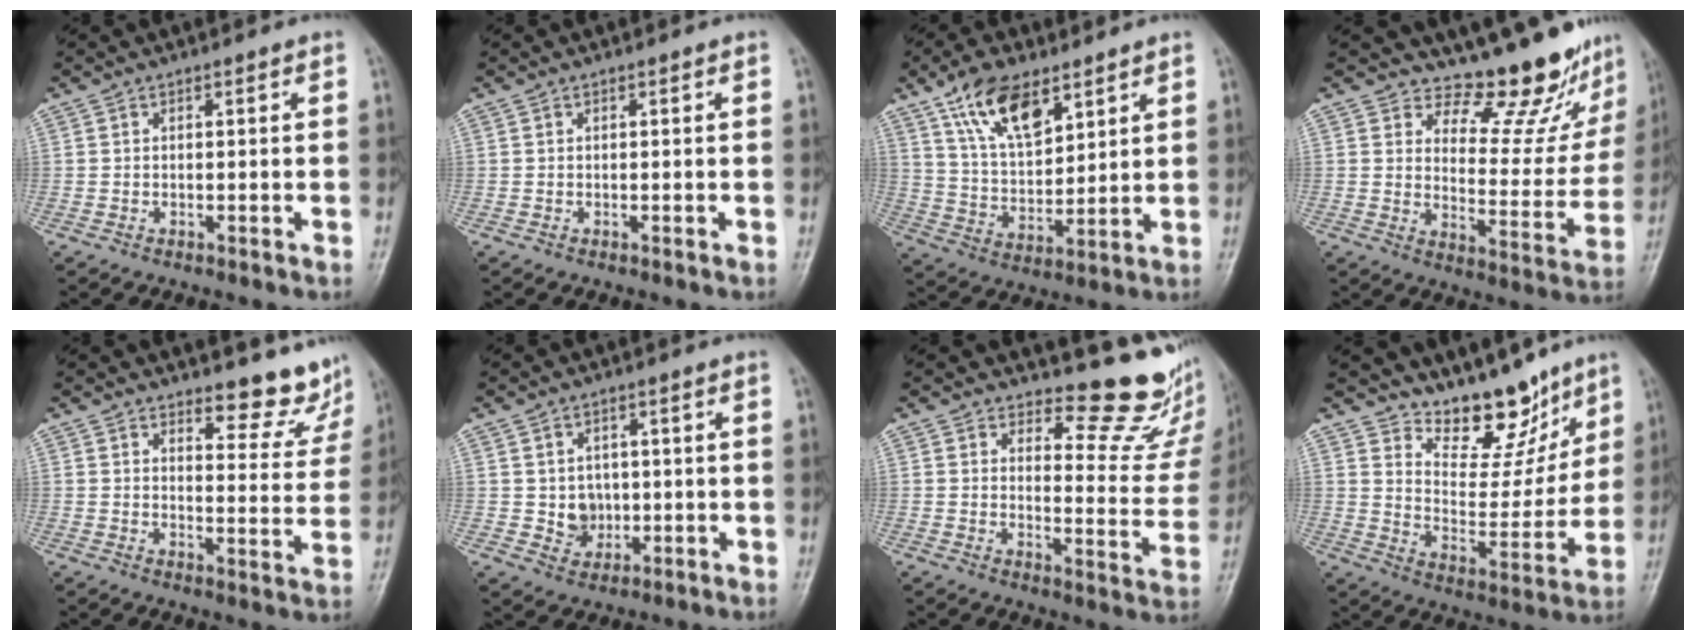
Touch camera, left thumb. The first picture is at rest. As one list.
[{"total": 0.0}, {"total": 13.1, "force": [7.9, 6.2, 8.4], "torque": [-0.126, -0.034, 0.152]}, {"total": 15.0, "force": [13.8, 4.7, 3.7], "torque": [-0.002, -0.133, 0.173]}, {"total": 9.1, "force": [8.1, 2.9, 2.9], "torque": [-0.006, -0.075, 0.094]}, {"total": 4.9, "force": [0.1, 4.3, 2.3], "torque": [-0.009, 0.000, 0.008]}, {"total": 13.7, "force": [12.5, 4.4, 3.8], "torque": [-0.002, -0.133, 0.140]}, {"total": 13.8, "force": [10.9, 6.2, 5.8], "torque": [-0.037, -0.080, 0.182]}]